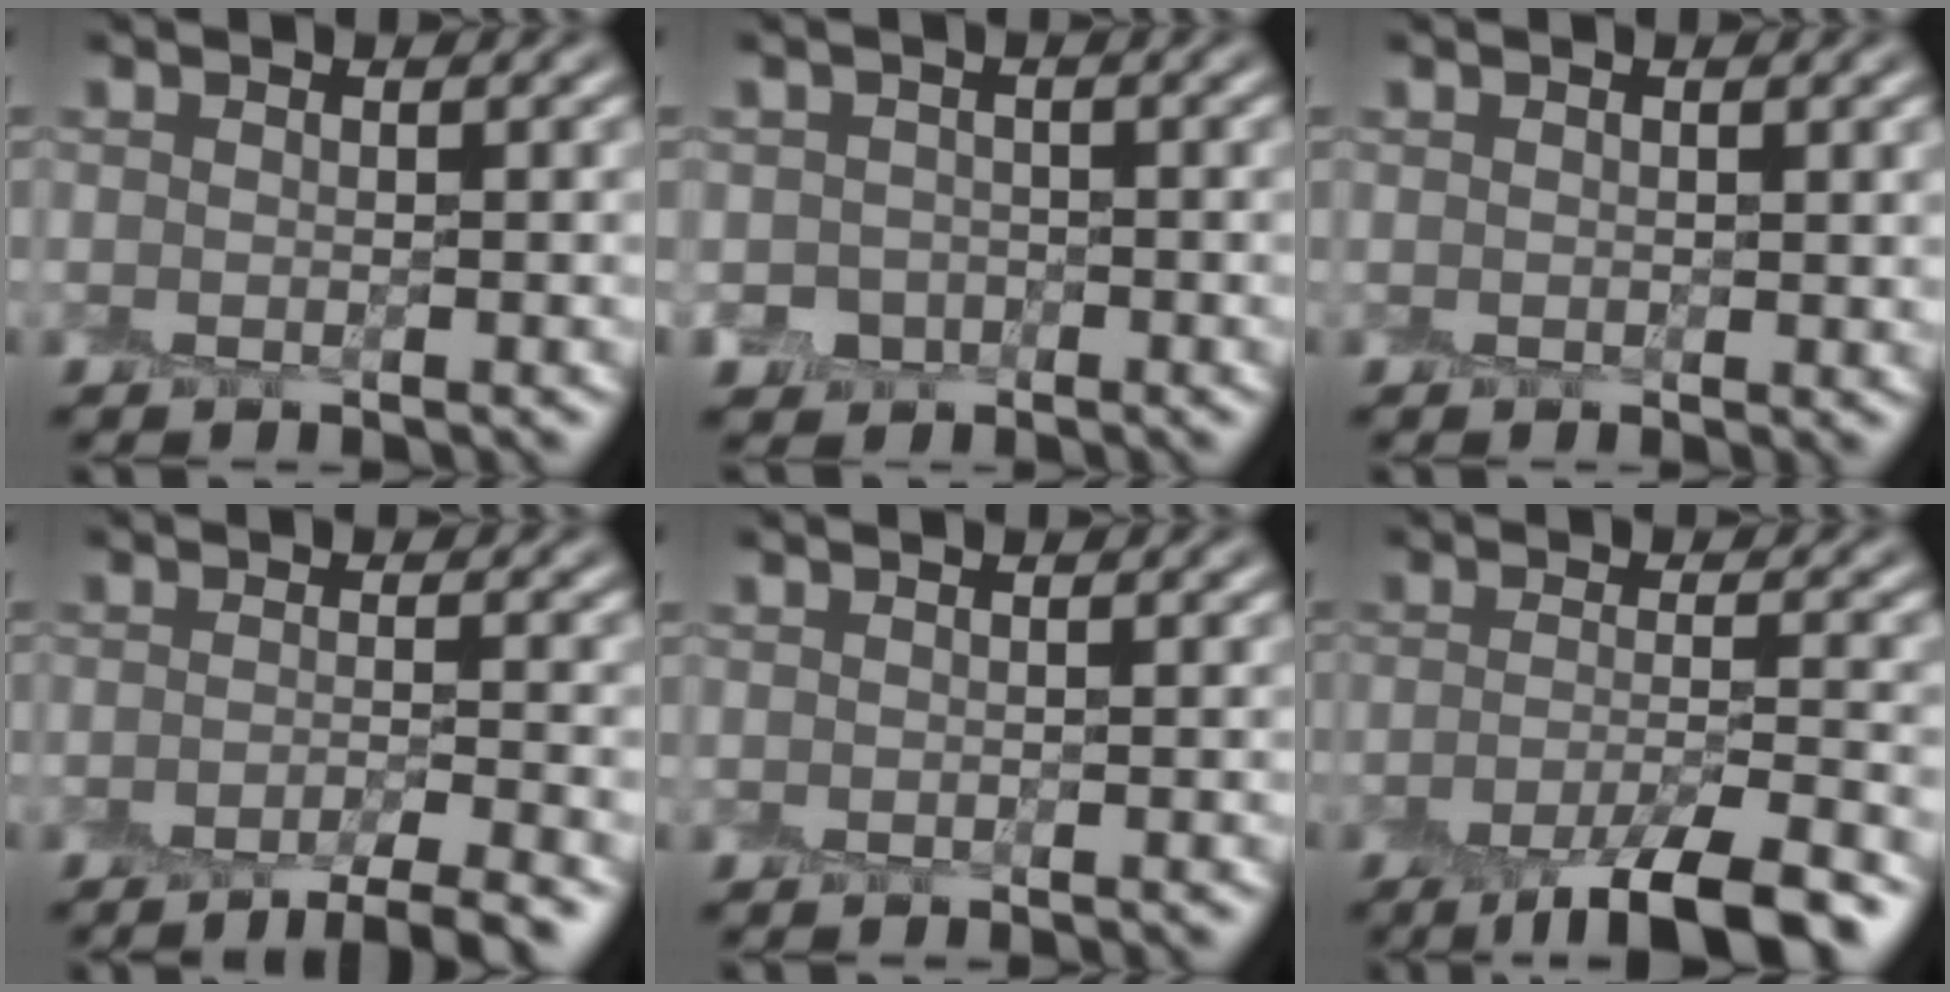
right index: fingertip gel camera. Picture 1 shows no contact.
{"total": 1.4, "force": [-0.3, 1.3, -0.6], "torque": [0.022, 0.001, -0.008]}
{"total": 0.5, "force": [0.3, 0.3, 0.2], "torque": [0.002, -0.002, 0.007]}
{"total": 3.4, "force": [-2.6, 0.4, 2.2], "torque": [-0.028, -0.008, -0.042]}
{"total": 0.6, "force": [-0.4, -0.2, -0.2], "torque": [0.008, -0.005, -0.007]}
{"total": 7.1, "force": [-4.6, 1.5, 5.3], "torque": [-0.068, -0.003, -0.076]}